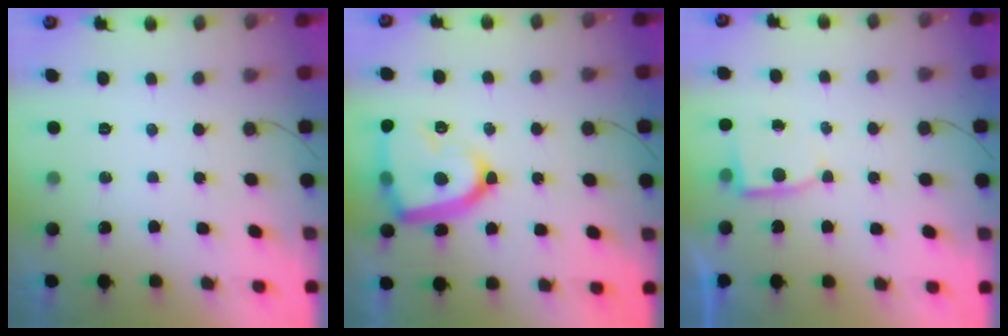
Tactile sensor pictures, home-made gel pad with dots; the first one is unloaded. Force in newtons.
{"total": 18.7, "press": 18.6, "slide": 1.7}
{"total": 2.8, "press": 2.8, "slide": 0.3}